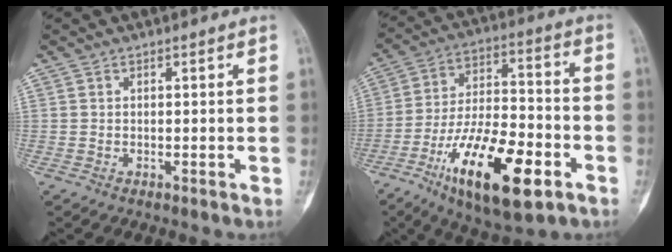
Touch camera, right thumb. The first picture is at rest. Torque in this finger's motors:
{"motor_torque": [0.61, 0.86, 1.94, -0.83, 0.13]}